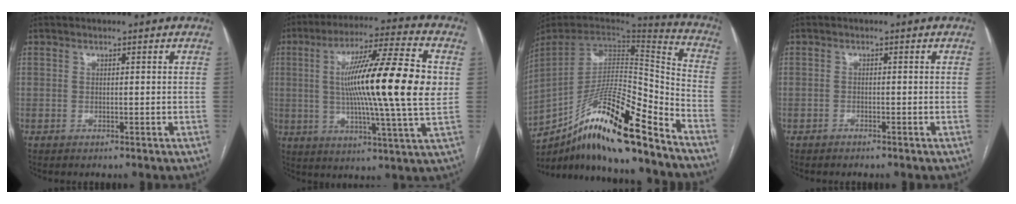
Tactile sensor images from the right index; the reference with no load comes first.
{"total": 19.8, "force": [1.9, 0.2, 19.8], "torque": [-0.324, 0.002, 0.016]}
{"total": 23.5, "force": [-17.2, 2.7, 15.8], "torque": [-0.259, -0.004, -0.297]}
{"total": 0.6, "force": [-0.6, 0.2, 0.1], "torque": [-0.005, 0.000, -0.012]}